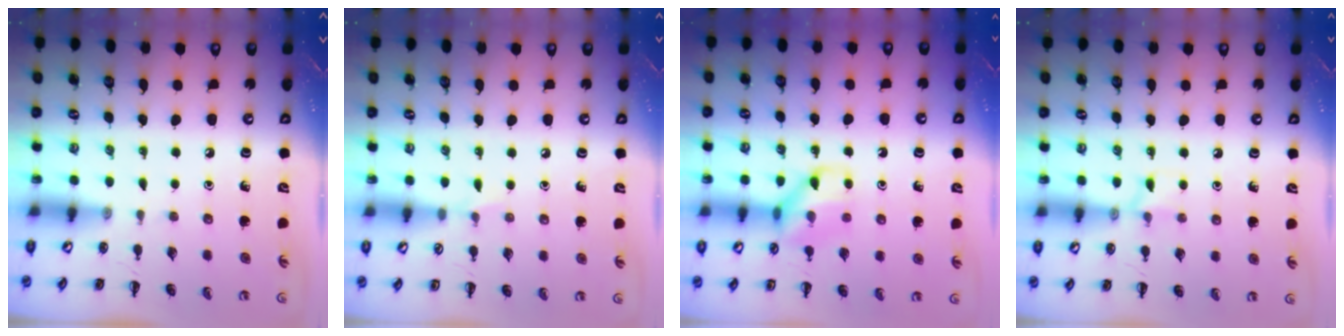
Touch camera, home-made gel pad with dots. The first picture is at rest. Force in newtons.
{"total": 3.8, "press": 3.5, "slide": 1.5}
{"total": 10.4, "press": 10.4, "slide": 0.3}
{"total": 6.0, "press": 5.9, "slide": 1.1}